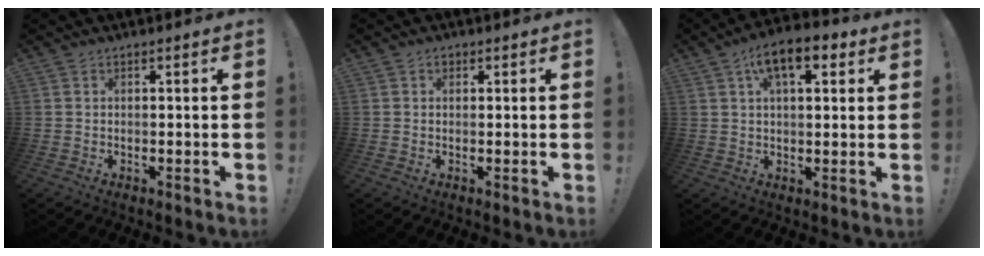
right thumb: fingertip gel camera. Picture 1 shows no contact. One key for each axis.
{"total": 1.2, "fx": 0.5, "fy": 0.9, "fz": 0.5, "tx": -0.003, "ty": 0.002, "tz": 0.007}
{"total": 9.6, "fx": 4.2, "fy": 4.4, "fz": 7.4, "tx": -0.107, "ty": -0.009, "tz": 0.071}